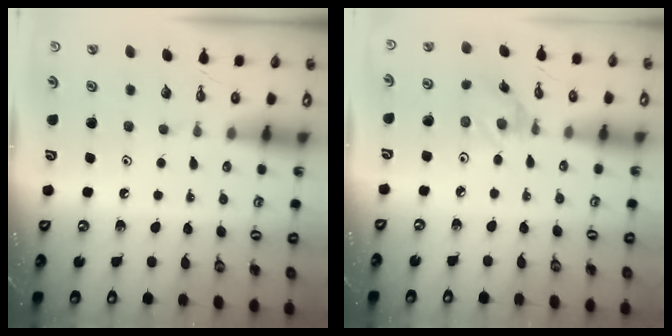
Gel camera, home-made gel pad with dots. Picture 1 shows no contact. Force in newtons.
{"total": 1.3, "press": 1.3, "slide": 0.1}